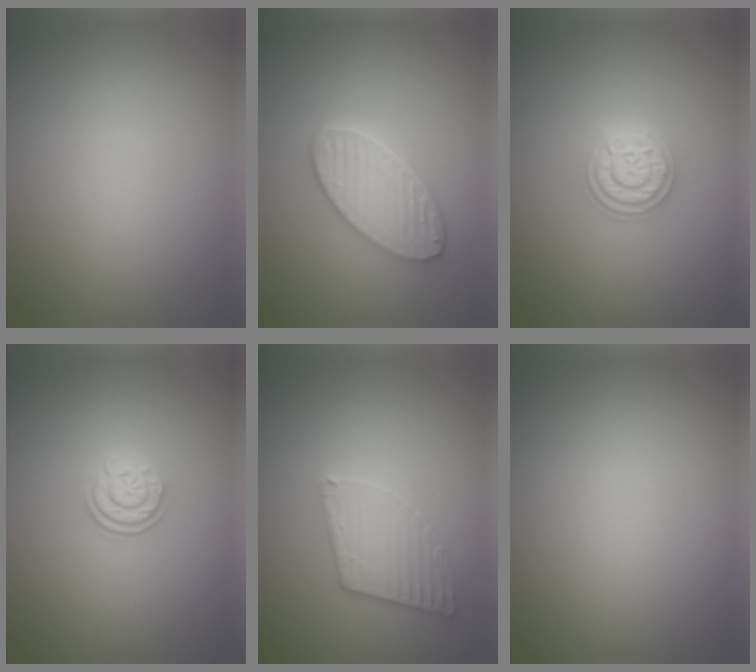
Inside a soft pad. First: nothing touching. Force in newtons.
{"total": 5.1, "press": 4.5, "slide": 2.5}
{"total": 3.7, "press": 3.7, "slide": 0.5}
{"total": 2.4, "press": 1.8, "slide": 1.5}
{"total": 3.2, "press": 2.7, "slide": 1.6}
{"total": 0.0}